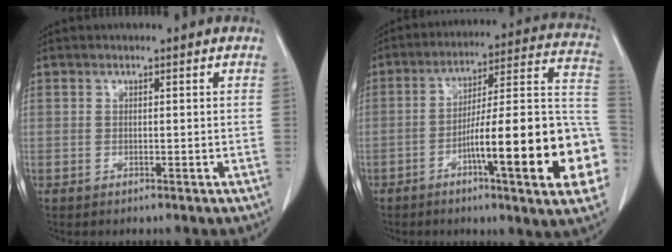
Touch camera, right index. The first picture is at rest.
{"total": 22.8, "force": [-7.3, 2.2, 21.5], "torque": [-0.225, 0.018, -0.102]}